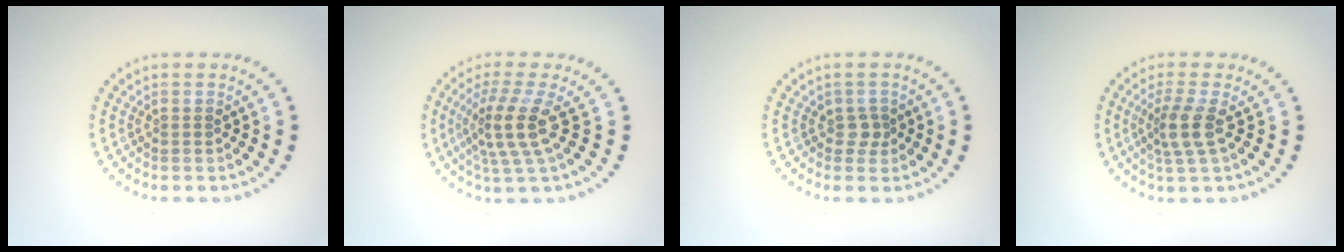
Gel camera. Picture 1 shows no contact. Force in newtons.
{"total": 4.0, "press": 3.1, "slide": 2.5}
{"total": 1.3, "press": 1.1, "slide": 0.8}
{"total": 2.8, "press": 2.1, "slide": 1.8}